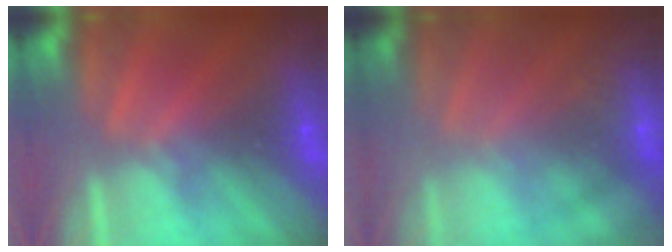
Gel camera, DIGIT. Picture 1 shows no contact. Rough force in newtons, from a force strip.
{"total": 2.4}